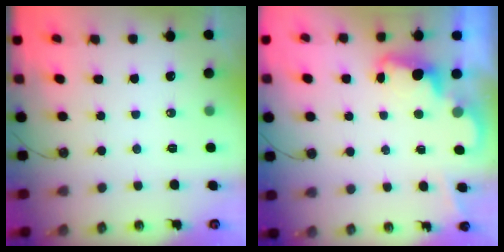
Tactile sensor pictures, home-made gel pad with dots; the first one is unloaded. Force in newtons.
{"total": 2.5, "press": 2.4, "slide": 0.5}